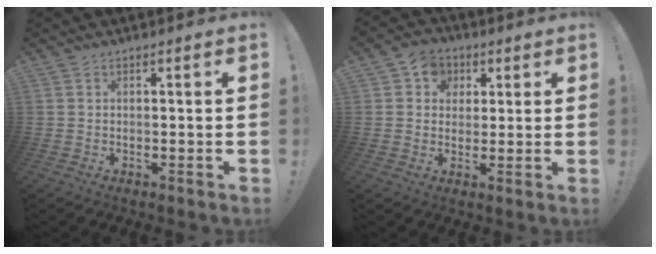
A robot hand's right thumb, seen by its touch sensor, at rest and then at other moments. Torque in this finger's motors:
{"motor_torque": [-0.13, -0.04, 0.13, -0.07, 0.00]}